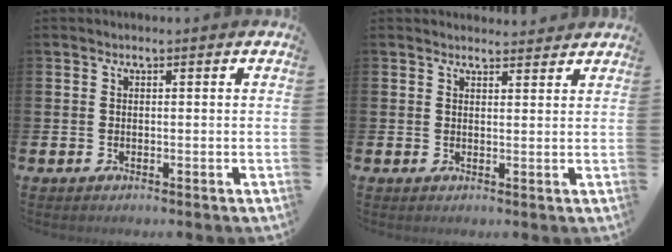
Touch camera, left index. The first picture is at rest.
{"total": 2.2, "force": [2.2, 0.4, -0.2], "torque": [0.014, -0.015, 0.036]}